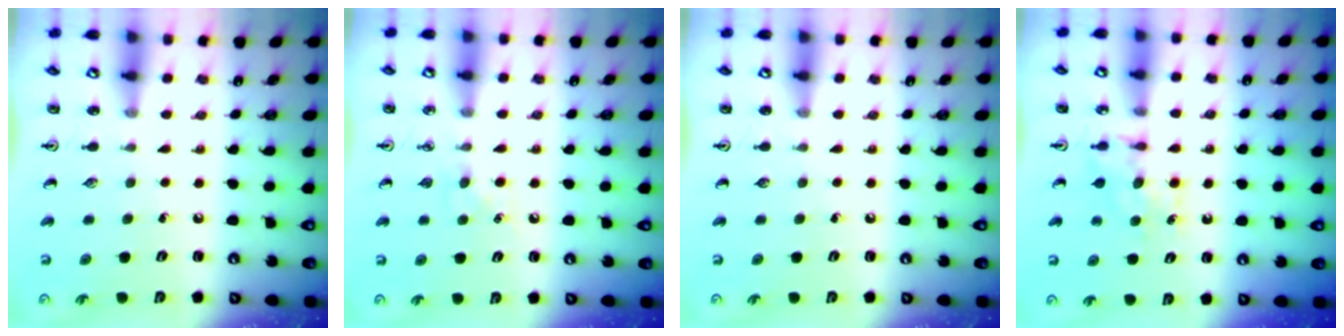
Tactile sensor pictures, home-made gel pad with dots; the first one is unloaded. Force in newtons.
{"total": 4.7, "press": 4.6, "slide": 0.7}
{"total": 0.0}
{"total": 7.3, "press": 7.2, "slide": 0.7}